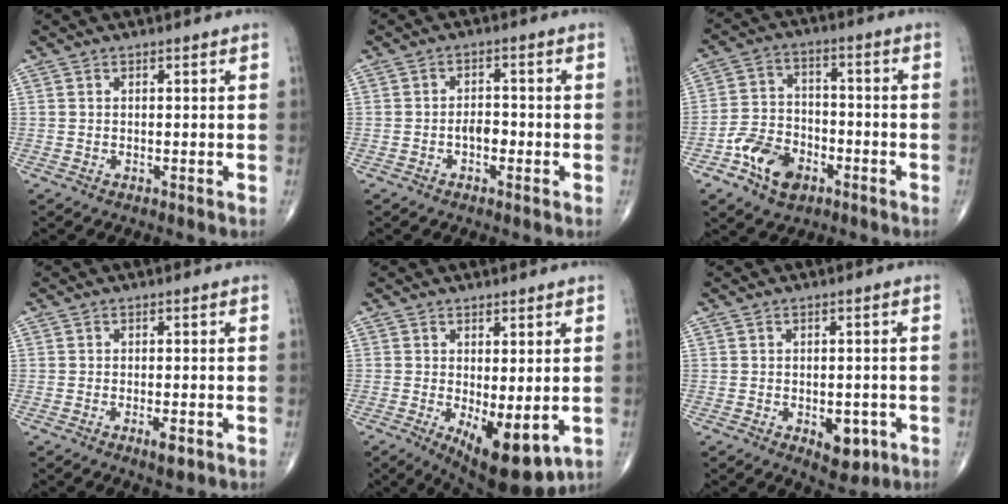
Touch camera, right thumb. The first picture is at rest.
{"total": 3.1, "force": [-1.1, 1.8, 2.3], "torque": [-0.022, 0.012, -0.022]}
{"total": 10.4, "force": [-5.2, 6.8, 5.9], "torque": [-0.084, 0.029, -0.094]}
{"total": 2.6, "force": [-1.3, 0.8, 2.2], "torque": [-0.032, -0.001, -0.020]}
{"total": 10.7, "force": [-2.9, 4.1, 9.5], "torque": [-0.130, -0.022, -0.029]}
{"total": 5.8, "force": [-2.1, 3.3, 4.3], "torque": [-0.035, 0.006, -0.018]}